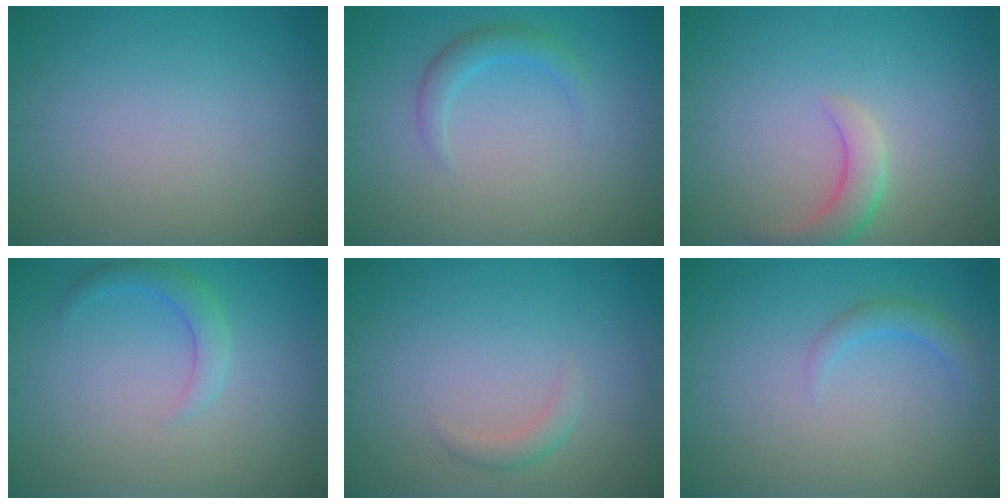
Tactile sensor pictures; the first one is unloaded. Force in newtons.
{"total": 2.0, "press": 2.0, "slide": 0.1}
{"total": 2.9, "press": 2.8, "slide": 0.3}
{"total": 2.2, "press": 2.1, "slide": 0.2}
{"total": 1.2, "press": 1.2, "slide": 0.1}
{"total": 1.7, "press": 1.7, "slide": 0.2}